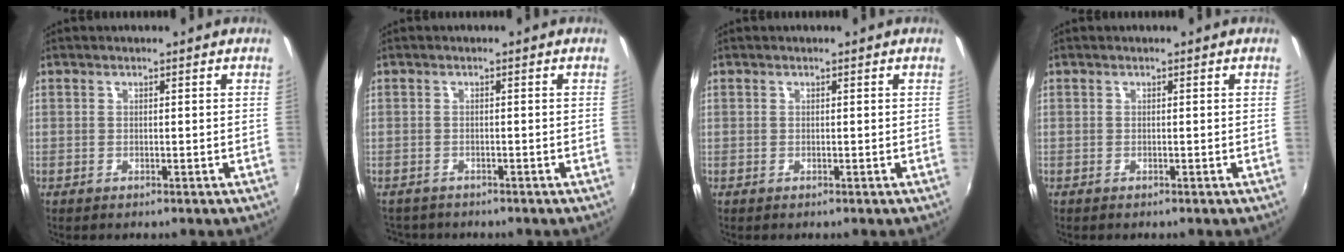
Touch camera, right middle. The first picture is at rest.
{"total": 4.1, "force": [-3.6, 1.7, 0.8], "torque": [-0.028, -0.011, -0.060]}
{"total": 0.0}
{"total": 0.0}